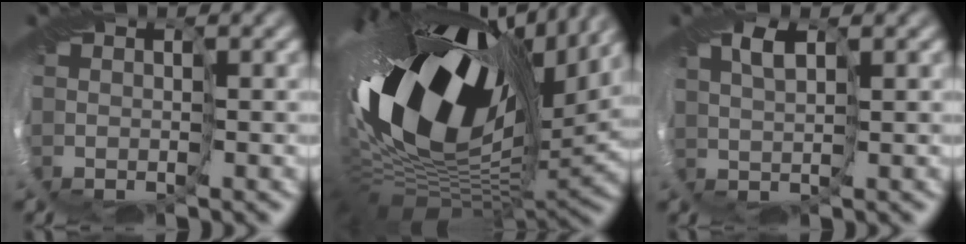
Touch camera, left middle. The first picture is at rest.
{"total": 18.7, "force": [3.3, 10.0, 15.4], "torque": [-0.285, -0.025, 0.050]}
{"total": 1.3, "force": [0.3, 0.4, 1.3], "torque": [-0.030, 0.005, 0.003]}